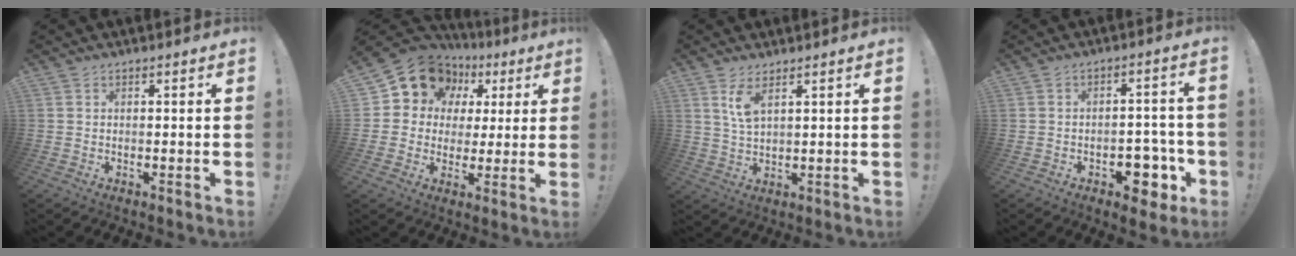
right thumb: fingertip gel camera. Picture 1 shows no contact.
{"total": 13.4, "force": [6.4, 10.5, 5.2], "torque": [-0.078, -0.041, 0.127]}
{"total": 5.2, "force": [2.9, 1.5, 4.0], "torque": [-0.075, -0.010, 0.049]}
{"total": 9.4, "force": [-4.3, 6.1, 5.7], "torque": [-0.046, 0.033, -0.067]}